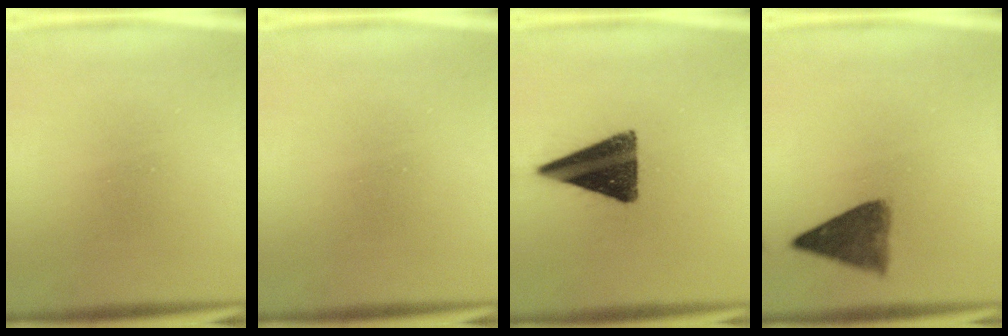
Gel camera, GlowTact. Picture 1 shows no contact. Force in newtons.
{"total": 0.0}
{"total": 13.3}
{"total": 6.4}